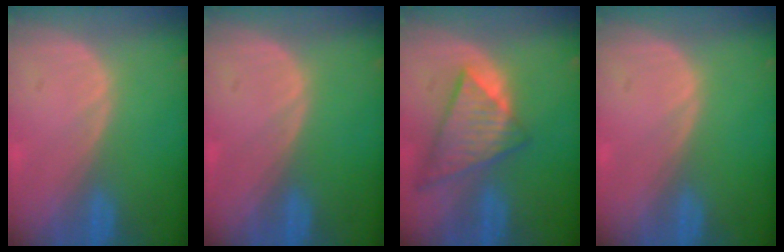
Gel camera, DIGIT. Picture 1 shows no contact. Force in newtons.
{"total": 0.0}
{"total": 9.0, "press": 7.8, "slide": 4.4}
{"total": 0.0}